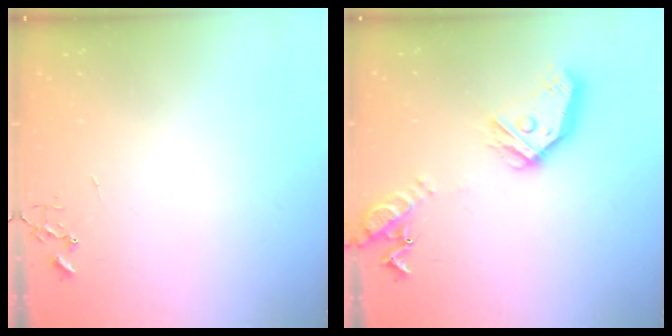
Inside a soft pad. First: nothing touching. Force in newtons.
{"total": 17.4, "press": 17.3, "slide": 2.0}